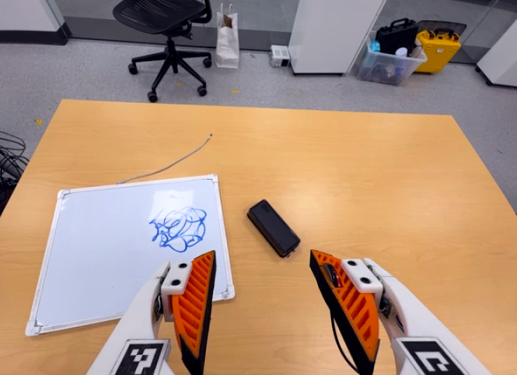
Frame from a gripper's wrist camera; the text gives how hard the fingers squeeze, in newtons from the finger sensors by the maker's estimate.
{"total": 0.0}